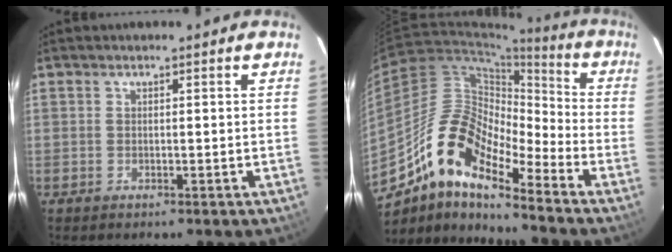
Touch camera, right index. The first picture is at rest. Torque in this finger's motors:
{"motor_torque": [1.02, -0.92, 0.08, 0.00]}